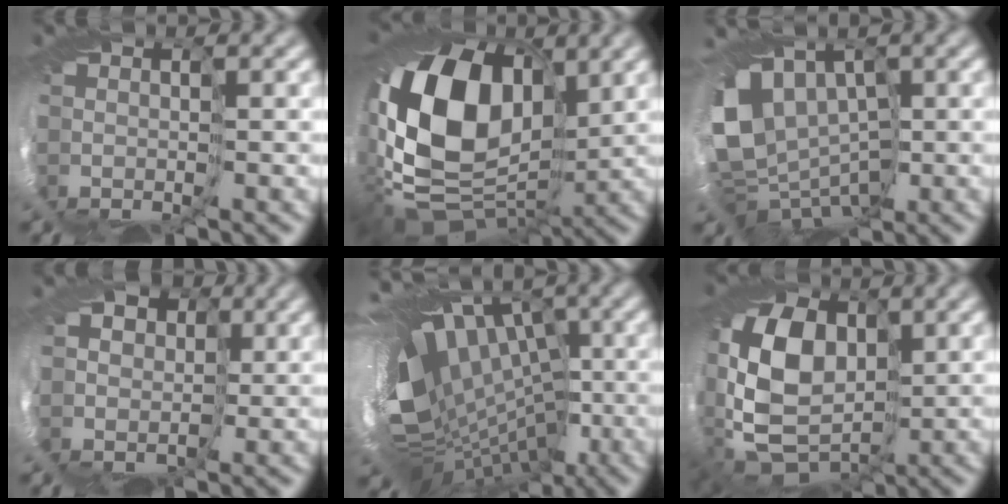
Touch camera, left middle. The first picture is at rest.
{"total": 16.1, "force": [0.7, 10.7, 12.0], "torque": [-0.262, 0.021, 0.009]}
{"total": 8.1, "force": [0.3, 6.7, 4.5], "torque": [-0.091, -0.009, 0.016]}
{"total": 9.5, "force": [2.8, 8.3, 3.7], "torque": [-0.078, 0.028, 0.013]}
{"total": 16.3, "force": [-0.3, 11.2, 11.8], "torque": [-0.179, 0.006, 0.011]}
{"total": 13.3, "force": [0.6, 10.2, 8.5], "torque": [-0.178, -0.003, 0.032]}